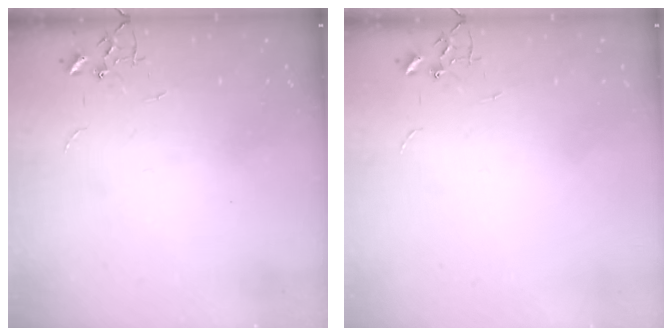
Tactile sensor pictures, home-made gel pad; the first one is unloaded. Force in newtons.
{"total": 0.0}